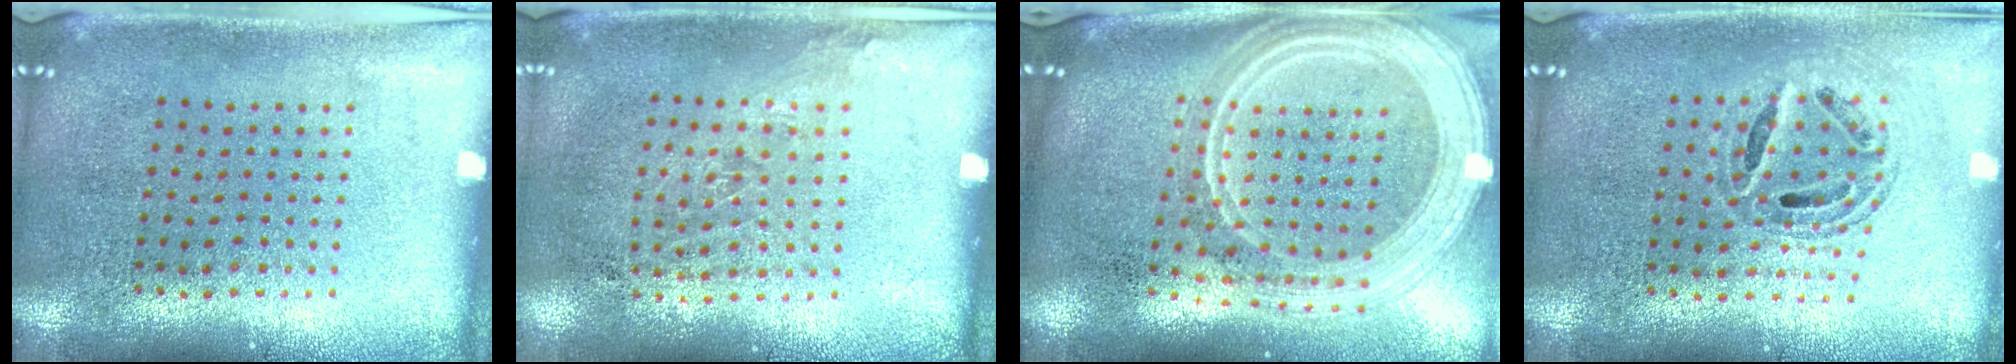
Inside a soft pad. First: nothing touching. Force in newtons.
{"total": 0.9, "press": 0.7, "slide": 0.6}
{"total": 3.0, "press": 2.4, "slide": 1.8}
{"total": 0.7, "press": 0.7, "slide": 0.3}